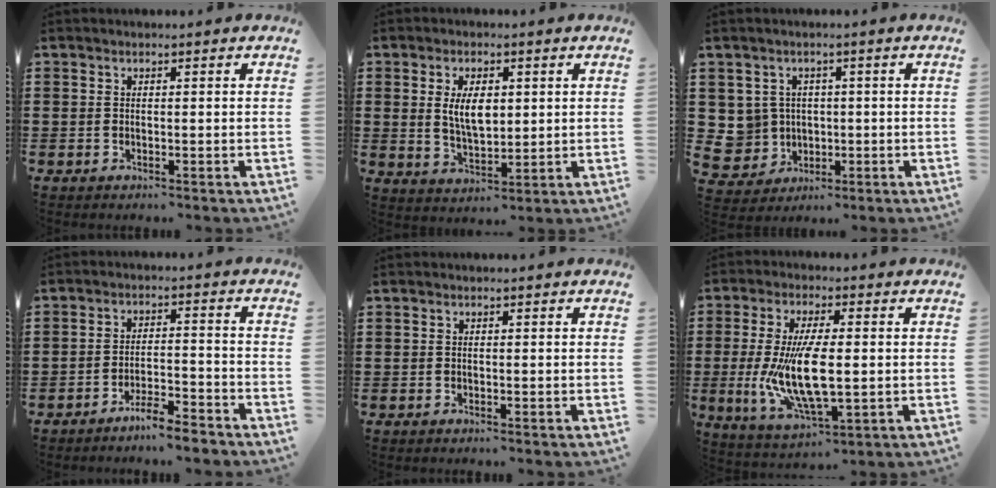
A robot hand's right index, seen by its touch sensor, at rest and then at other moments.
{"total": 5.9, "force": [1.1, 3.0, 5.0], "torque": [-0.087, 0.003, 0.014]}
{"total": 4.6, "force": [0.2, 4.5, 0.5], "torque": [-0.048, 0.005, 0.002]}
{"total": 4.7, "force": [-4.4, 0.1, 1.6], "torque": [-0.034, 0.001, -0.086]}
{"total": 0.0}
{"total": 11.8, "force": [-0.4, 4.6, 10.8], "torque": [-0.227, -0.018, -0.010]}